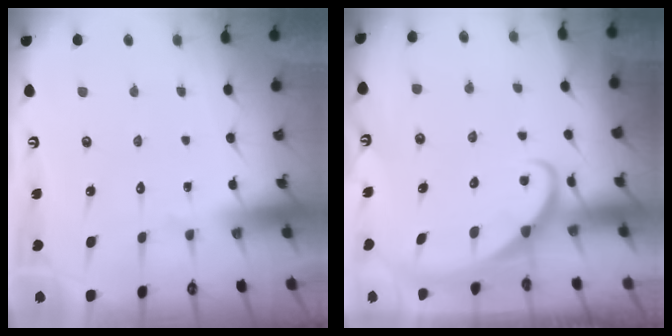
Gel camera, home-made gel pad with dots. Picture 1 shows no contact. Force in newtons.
{"total": 2.5, "press": 2.4, "slide": 0.2}